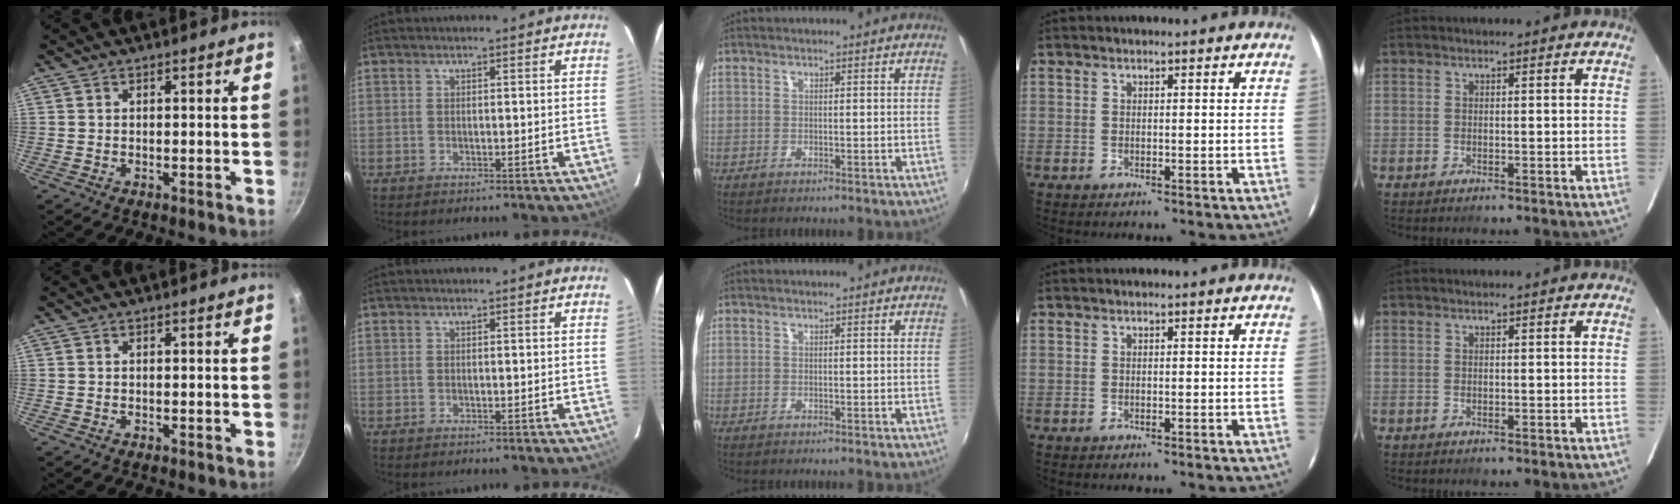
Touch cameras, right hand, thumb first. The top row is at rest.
{}